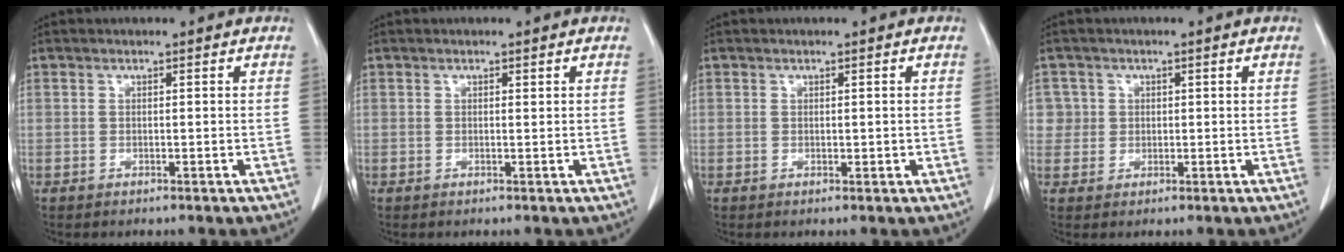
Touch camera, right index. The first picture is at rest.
{"total": 0.0}
{"total": 0.8, "force": [0.0, 0.5, 0.6], "torque": [-0.006, -0.001, 0.003]}
{"total": 2.9, "force": [0.7, 2.8, -0.3], "torque": [0.027, 0.005, 0.007]}